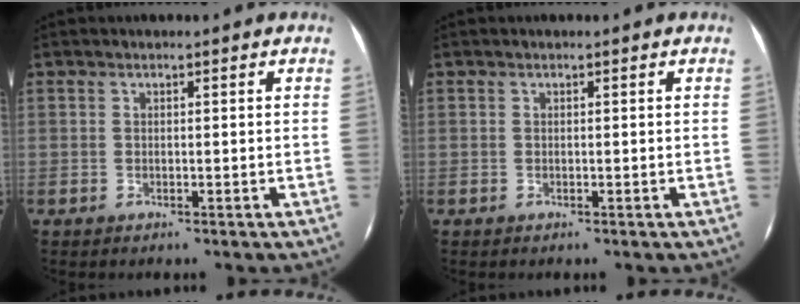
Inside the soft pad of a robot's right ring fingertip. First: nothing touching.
{"total": 0.0}